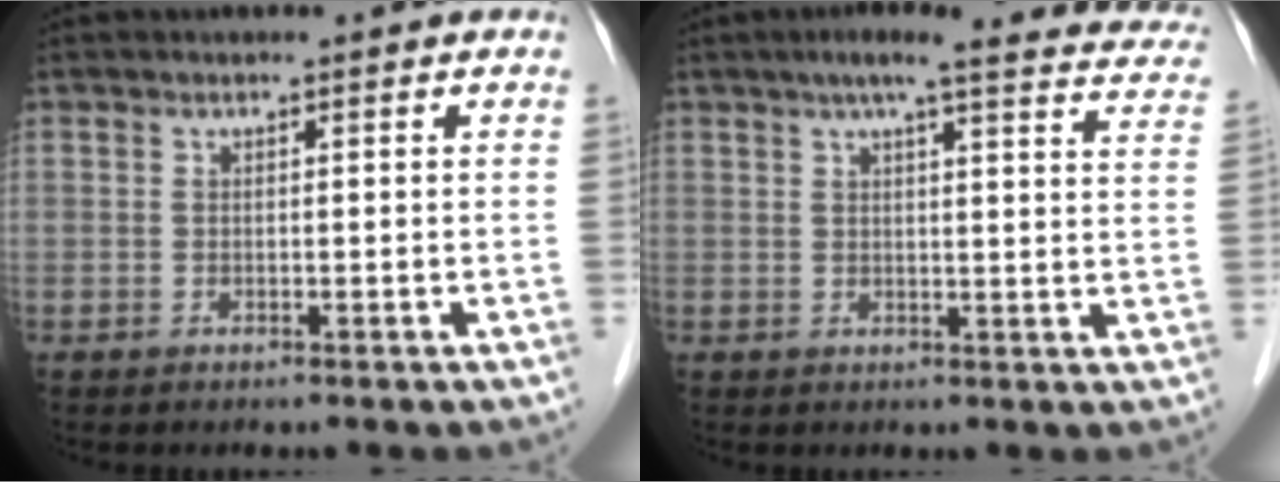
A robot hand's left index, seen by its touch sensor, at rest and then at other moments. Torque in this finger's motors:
{"motor_torque": [0.01, -0.16, 0.13, 0.00]}